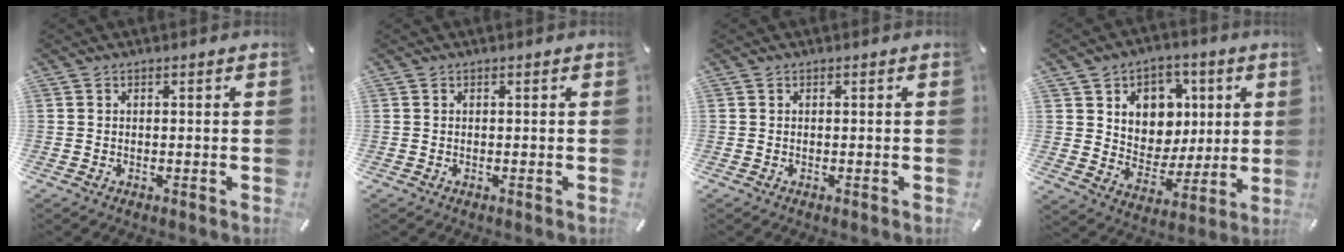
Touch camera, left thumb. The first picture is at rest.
{"total": 0.0}
{"total": 0.0}
{"total": 11.0, "force": [3.0, 10.1, 2.9], "torque": [-0.048, -0.023, 0.062]}